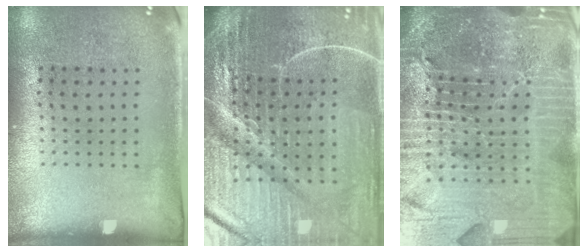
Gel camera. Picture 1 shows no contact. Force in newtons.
{"total": 7.1, "press": 6.2, "slide": 3.5}
{"total": 7.1, "press": 6.2, "slide": 3.6}